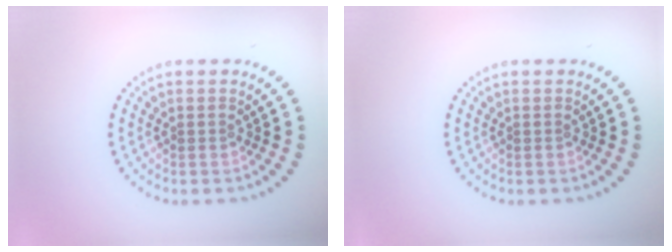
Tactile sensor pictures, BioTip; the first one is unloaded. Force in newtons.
{"total": 0.0}